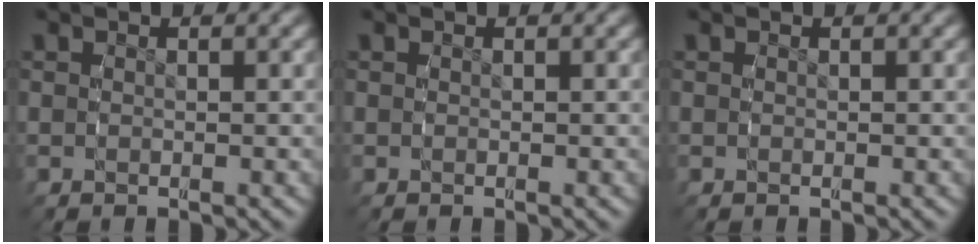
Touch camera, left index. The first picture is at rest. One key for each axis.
{"total": 0.0}
{"total": 0.0}